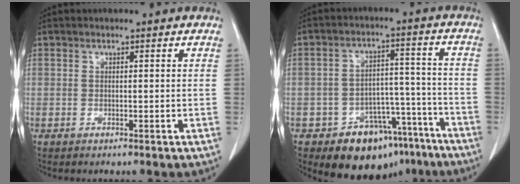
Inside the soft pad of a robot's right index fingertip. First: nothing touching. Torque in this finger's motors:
{"motor_torque": [0.02, -0.09, 0.02, -0.01]}